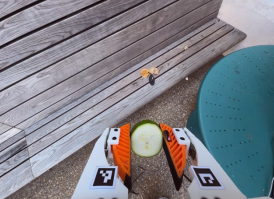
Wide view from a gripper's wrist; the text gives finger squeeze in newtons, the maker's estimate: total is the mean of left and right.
{"total": 9.1, "left": 9.3, "right": 8.9}